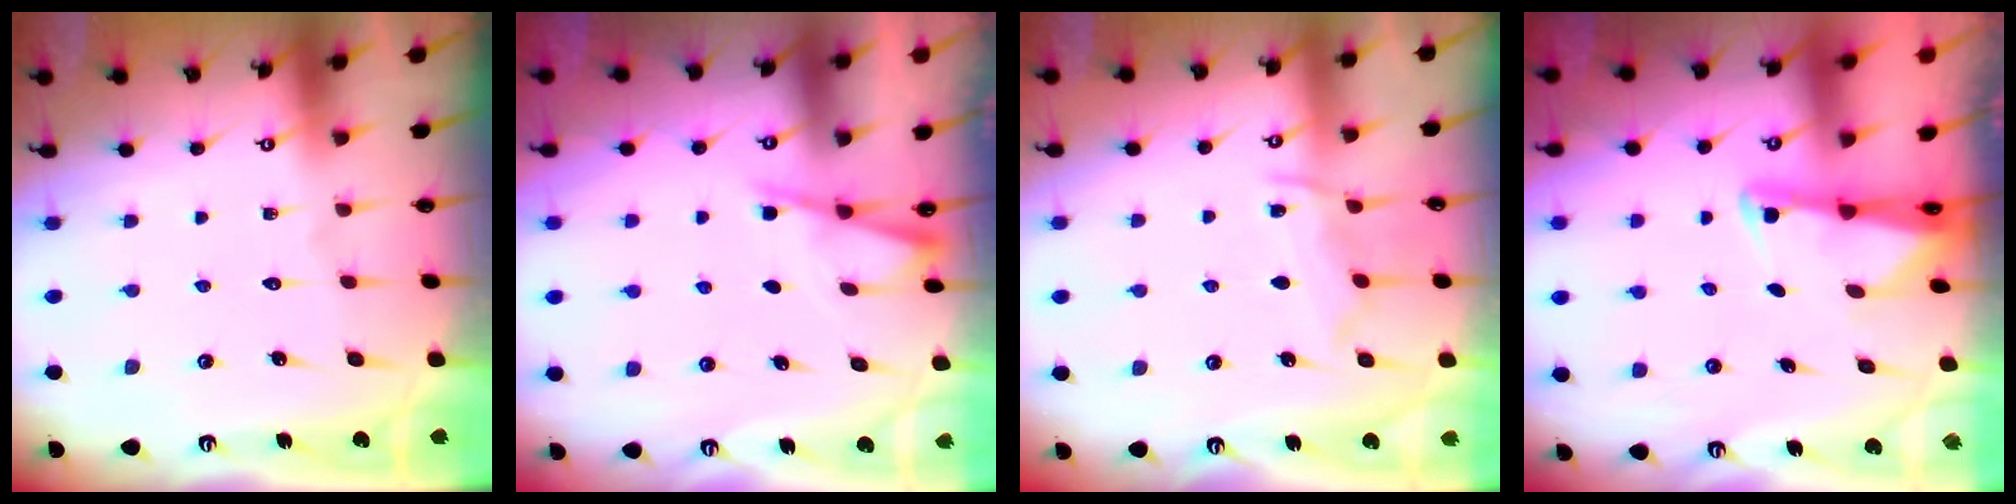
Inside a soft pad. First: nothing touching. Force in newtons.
{"total": 3.0, "press": 3.0, "slide": 0.5}
{"total": 8.2, "press": 8.2, "slide": 0.7}
{"total": 2.0, "press": 2.0, "slide": 0.3}